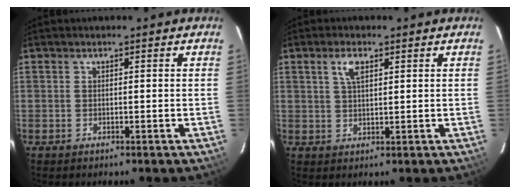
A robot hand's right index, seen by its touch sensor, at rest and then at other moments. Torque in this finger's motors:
{"motor_torque": [0.05, -0.02, 0.21, 0.06]}